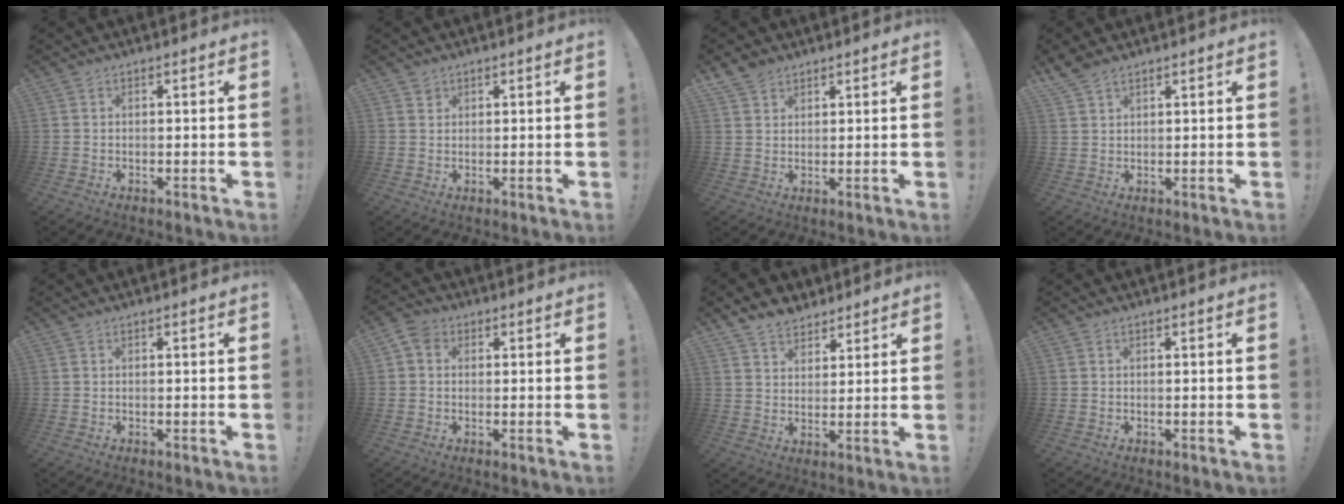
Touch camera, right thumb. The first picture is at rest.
{"total": 1.6, "force": [1.2, 1.1, 0.3], "torque": [0.007, -0.008, 0.020]}
{"total": 4.2, "force": [3.2, 2.4, 1.1], "torque": [-0.014, -0.018, 0.060]}
{"total": 4.2, "force": [3.5, 1.4, 1.8], "torque": [-0.032, -0.017, 0.066]}
{"total": 0.0}
{"total": 3.8, "force": [0.8, 3.1, 2.0], "torque": [-0.029, 0.002, 0.016]}
{"total": 6.7, "force": [5.4, 3.8, 1.3], "torque": [-0.021, -0.037, 0.104]}
{"total": 0.0}